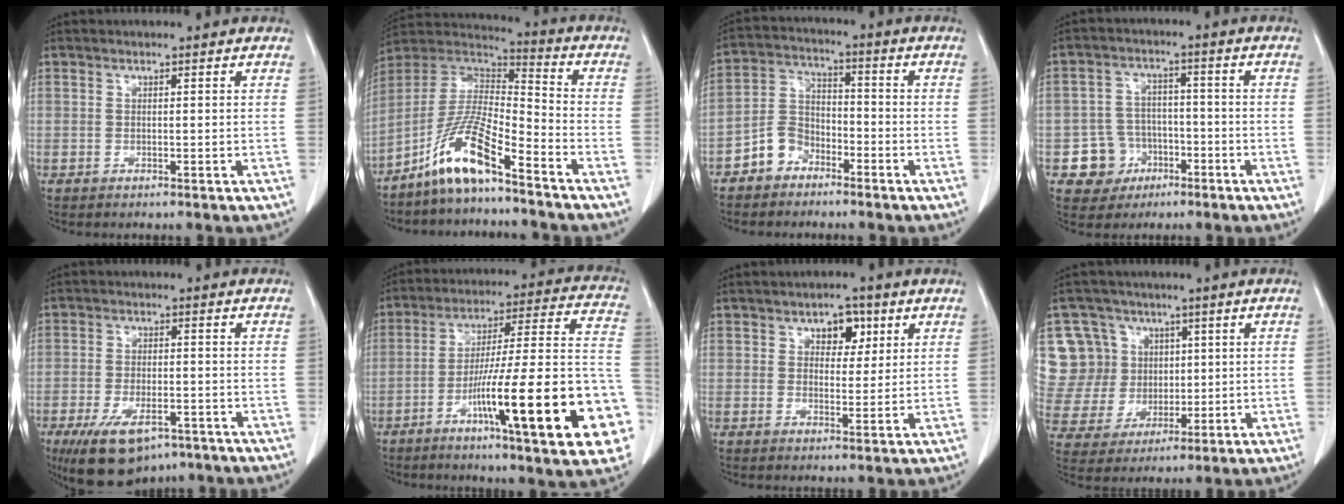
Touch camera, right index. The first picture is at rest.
{"total": 11.9, "force": [-8.0, 1.7, 8.6], "torque": [-0.177, 0.008, -0.156]}
{"total": 6.2, "force": [-3.9, 4.5, 1.8], "torque": [-0.037, 0.018, -0.076]}
{"total": 6.9, "force": [-2.8, 6.3, 0.7], "torque": [-0.005, 0.015, -0.038]}
{"total": 10.5, "force": [-6.7, 4.8, 6.5], "torque": [-0.115, -0.010, -0.104]}
{"total": 26.2, "force": [-9.4, 1.8, 24.4], "torque": [-0.281, -0.003, -0.141]}
{"total": 4.8, "force": [2.3, 2.8, 3.1], "torque": [-0.038, 0.008, 0.033]}
{"total": 14.0, "force": [4.7, 12.9, 2.8], "torque": [-0.090, 0.063, 0.109]}